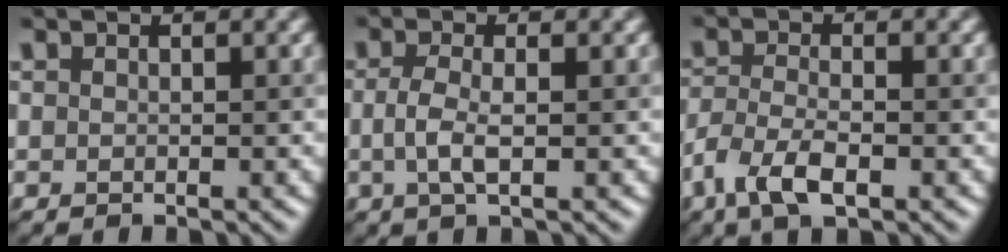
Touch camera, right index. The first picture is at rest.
{"total": 2.2, "force": [0.1, 0.7, 2.1], "torque": [-0.044, 0.005, -0.001]}
{"total": 4.0, "force": [-1.8, 1.8, 3.1], "torque": [-0.068, 0.001, -0.042]}